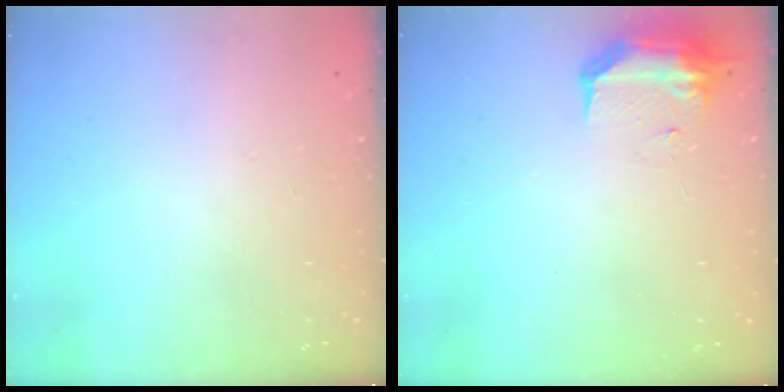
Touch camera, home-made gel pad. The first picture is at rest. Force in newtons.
{"total": 8.4, "press": 8.3, "slide": 1.4}